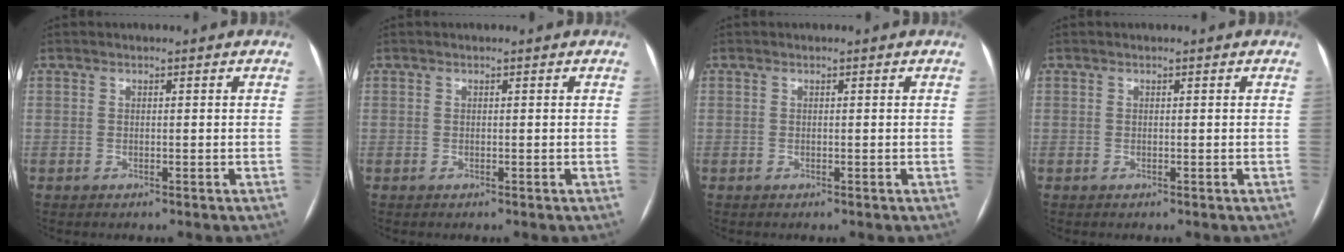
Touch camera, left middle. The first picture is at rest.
{"total": 0.0}
{"total": 0.0}
{"total": 0.0}